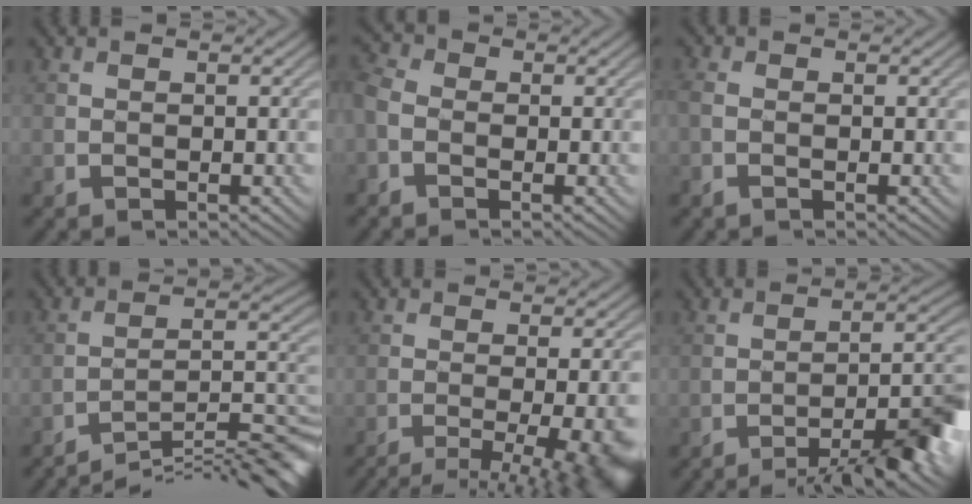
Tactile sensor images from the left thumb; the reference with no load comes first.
{"total": 4.7, "force": [-1.8, 3.5, 2.7], "torque": [-0.073, 0.000, -0.040]}
{"total": 2.3, "force": [-0.8, 1.3, 1.7], "torque": [-0.043, -0.007, -0.014]}
{"total": 12.3, "force": [-10.2, 1.5, 6.8], "torque": [-0.100, 0.013, -0.161]}
{"total": 11.8, "force": [-7.3, 3.2, 8.7], "torque": [-0.085, -0.010, -0.080]}
{"total": 10.5, "force": [-6.5, 2.1, 8.0], "torque": [-0.108, 0.010, -0.097]}